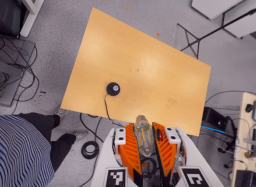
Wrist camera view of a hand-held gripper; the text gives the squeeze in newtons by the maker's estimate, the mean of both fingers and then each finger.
{"total": 22.1, "left": 25.7, "right": 18.6}